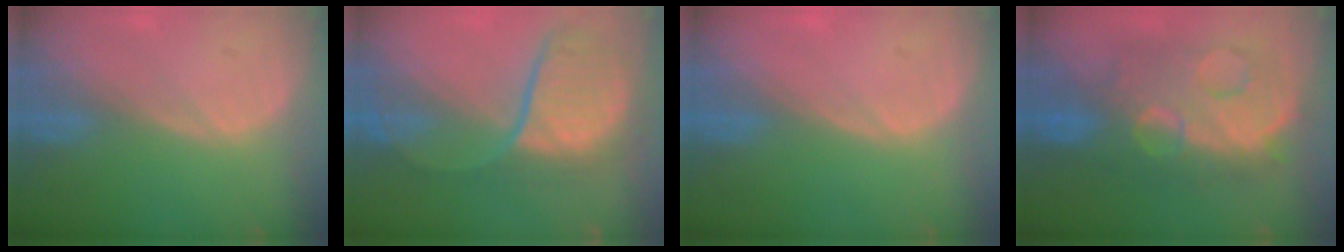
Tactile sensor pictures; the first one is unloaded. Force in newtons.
{"total": 10.0, "press": 9.3, "slide": 3.7}
{"total": 0.0}
{"total": 12.3, "press": 12.2, "slide": 1.2}